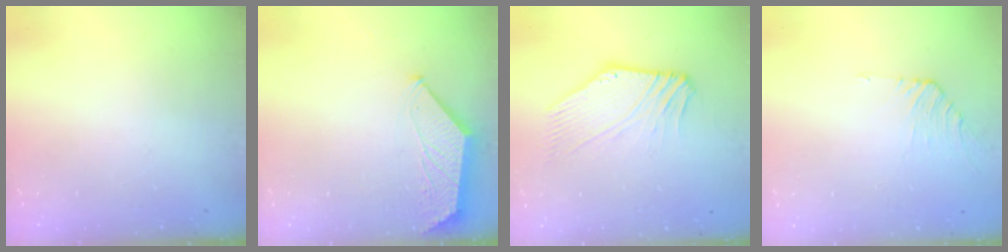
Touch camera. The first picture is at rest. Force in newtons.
{"total": 1.6, "press": 1.6, "slide": 0.2}
{"total": 1.1, "press": 0.7, "slide": 0.8}
{"total": 1.9, "press": 1.8, "slide": 0.6}